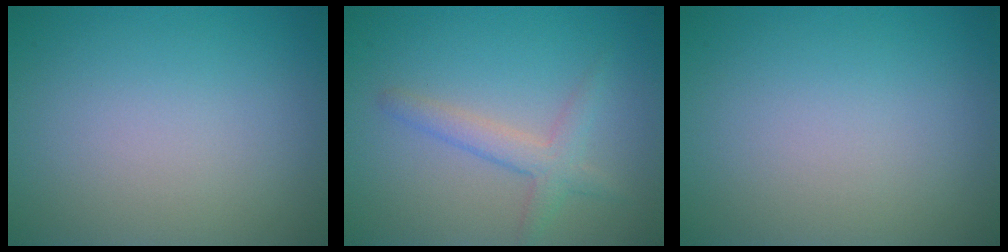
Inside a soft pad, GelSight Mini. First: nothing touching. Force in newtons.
{"total": 2.5, "press": 2.5, "slide": 0.1}
{"total": 0.0}